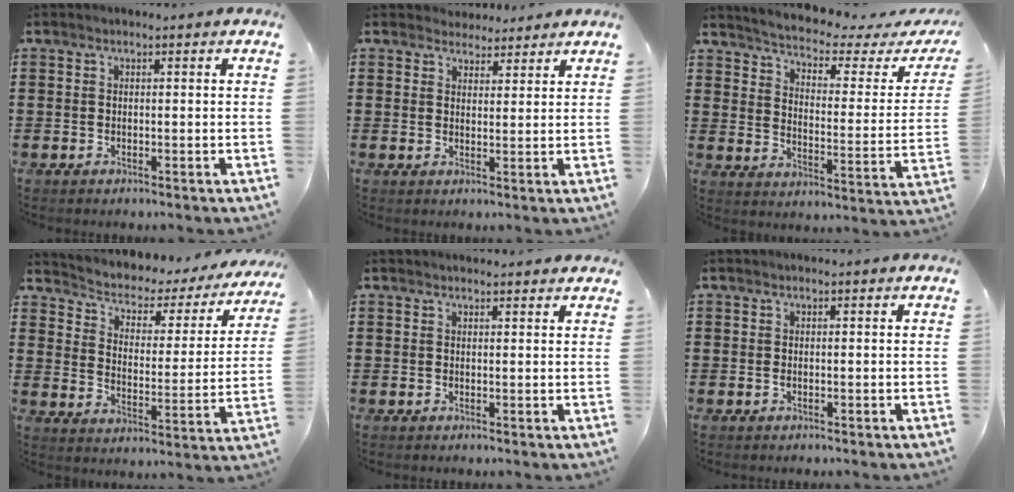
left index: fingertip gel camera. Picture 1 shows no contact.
{"total": 3.0, "force": [2.7, 1.1, -0.2], "torque": [-0.007, -0.001, 0.052]}
{"total": 2.8, "force": [2.3, 0.1, 1.5], "torque": [-0.048, -0.027, 0.028]}
{"total": 2.5, "force": [1.7, 1.7, 0.8], "torque": [-0.034, -0.019, 0.016]}
{"total": 1.3, "force": [1.3, 0.0, 0.1], "torque": [-0.006, 0.000, 0.025]}
{"total": 0.0}